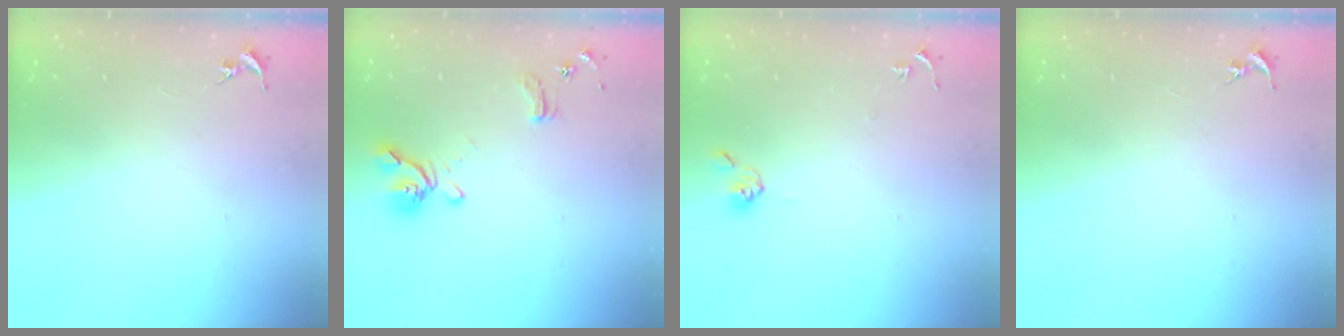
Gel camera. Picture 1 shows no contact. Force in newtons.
{"total": 12.7, "press": 12.6, "slide": 1.4}
{"total": 6.4, "press": 6.4, "slide": 0.6}
{"total": 0.0}